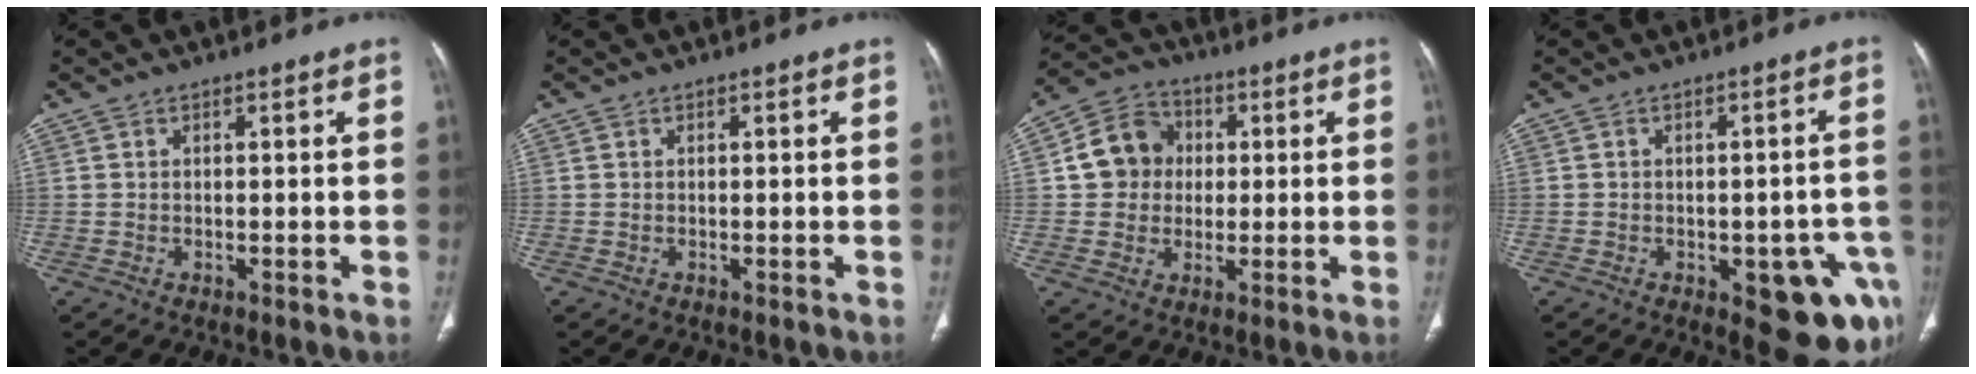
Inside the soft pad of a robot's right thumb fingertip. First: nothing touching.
{"total": 0.0}
{"total": 9.7, "force": [1.0, 8.8, 4.0], "torque": [-0.043, 0.013, 0.007]}
{"total": 13.5, "force": [-5.4, 5.8, 10.9], "torque": [-0.087, 0.022, -0.051]}